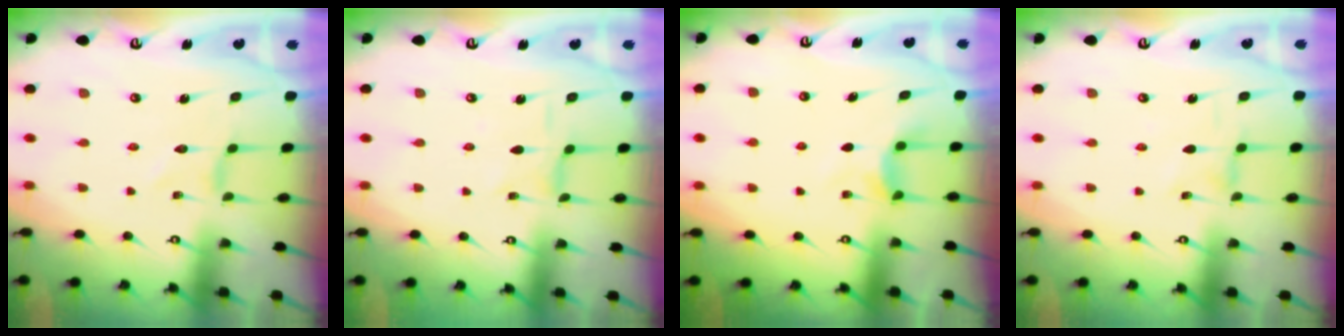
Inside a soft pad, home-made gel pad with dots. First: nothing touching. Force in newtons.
{"total": 1.3, "press": 1.2, "slide": 0.1}
{"total": 4.8, "press": 4.8, "slide": 0.5}
{"total": 0.0}